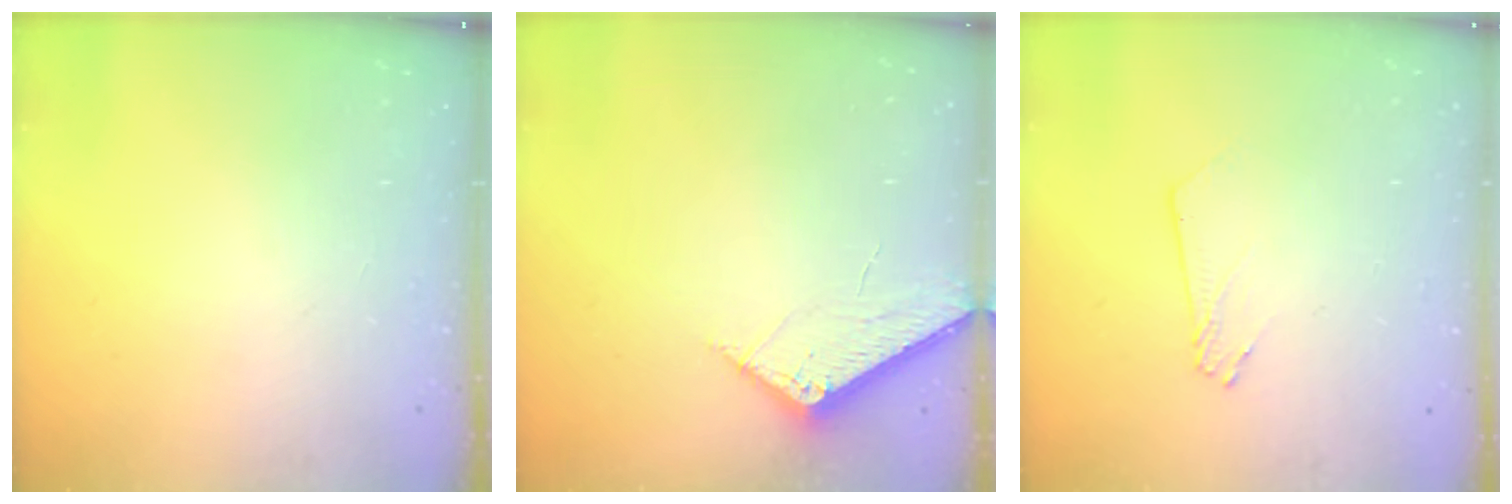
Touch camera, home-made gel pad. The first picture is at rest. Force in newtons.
{"total": 4.9, "press": 4.9, "slide": 0.6}
{"total": 2.5, "press": 2.5, "slide": 0.2}